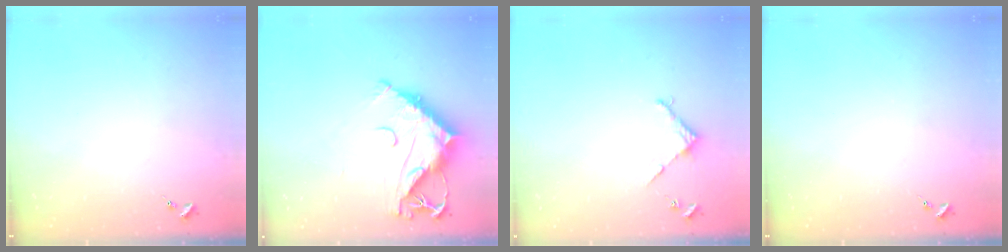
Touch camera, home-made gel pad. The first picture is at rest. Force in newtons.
{"total": 15.1, "press": 15.1, "slide": 1.2}
{"total": 2.9, "press": 2.8, "slide": 0.2}
{"total": 0.0}